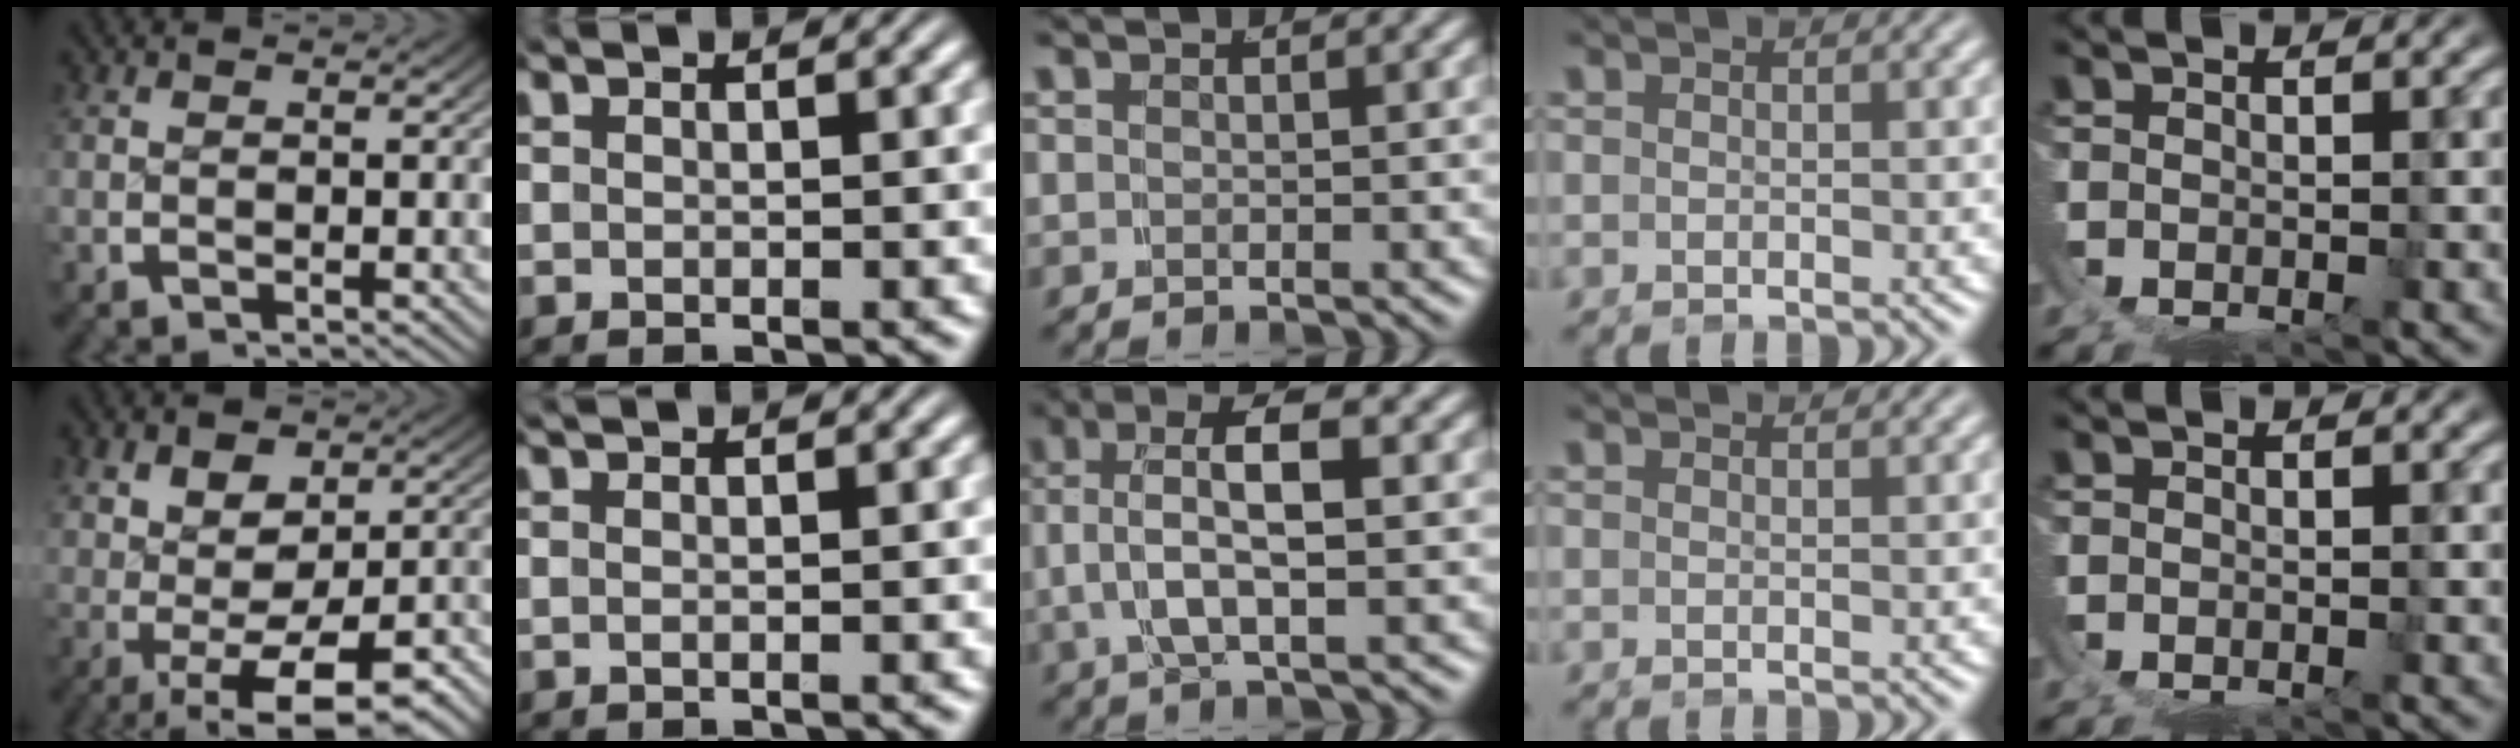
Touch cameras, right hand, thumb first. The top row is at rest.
{"thumb": {"total": 9.2, "force": [-2.3, 5.1, 7.3], "torque": [-0.119, -0.035, -0.012]}, "index": {"total": 0.9, "force": [0.7, -0.4, 0.4], "torque": [0.001, 0.007, 0.006]}, "middle": {"total": 6.5, "force": [1.5, 3.5, 5.3], "torque": [-0.098, 0.013, 0.013]}, "ring": {"total": 1.1, "force": [0.9, -0.5, 0.0], "torque": [0.010, -0.001, 0.020]}}